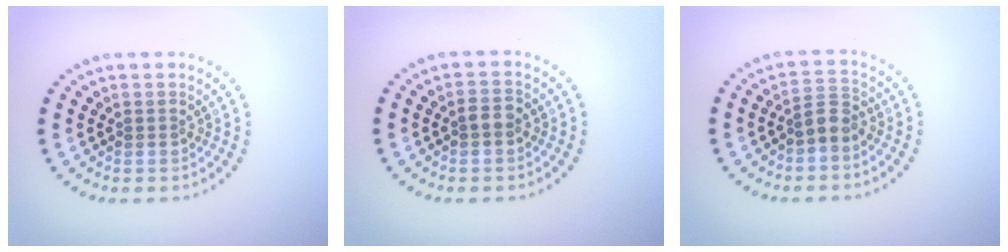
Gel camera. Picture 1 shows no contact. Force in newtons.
{"total": 1.6, "press": 1.6, "slide": 0.2}
{"total": 2.2, "press": 1.8, "slide": 1.2}